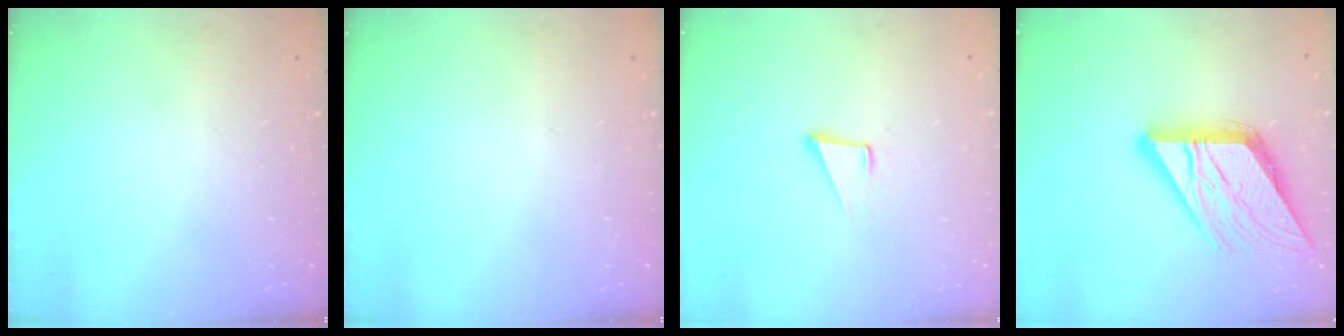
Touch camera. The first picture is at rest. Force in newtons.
{"total": 0.0}
{"total": 3.4, "press": 2.5, "slide": 2.2}
{"total": 17.4, "press": 17.3, "slide": 1.3}